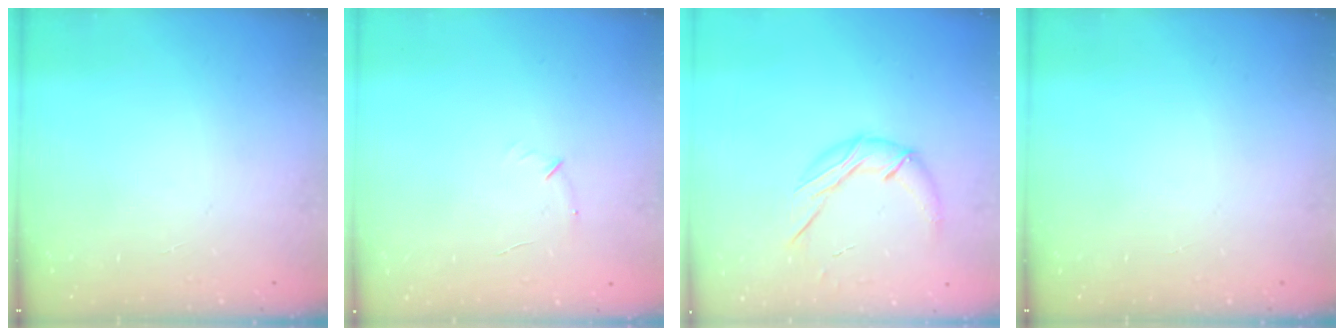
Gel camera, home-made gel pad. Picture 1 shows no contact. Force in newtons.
{"total": 4.3, "press": 4.1, "slide": 1.1}
{"total": 9.1, "press": 9.1, "slide": 0.6}
{"total": 0.0}